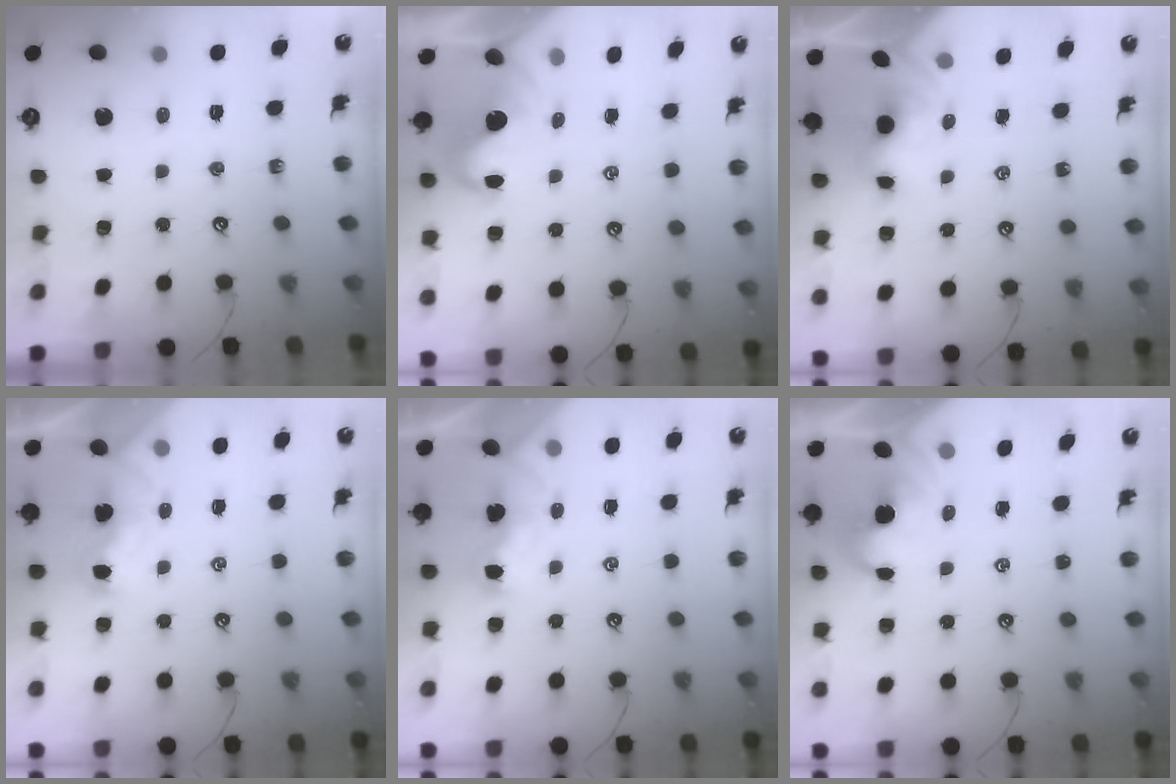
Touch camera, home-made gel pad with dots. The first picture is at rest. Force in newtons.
{"total": 2.1, "press": 2.0, "slide": 0.5}
{"total": 3.8, "press": 3.8, "slide": 0.2}
{"total": 1.0, "press": 1.0, "slide": 0.4}
{"total": 1.0, "press": 1.0, "slide": 0.4}
{"total": 1.9, "press": 1.9, "slide": 0.5}